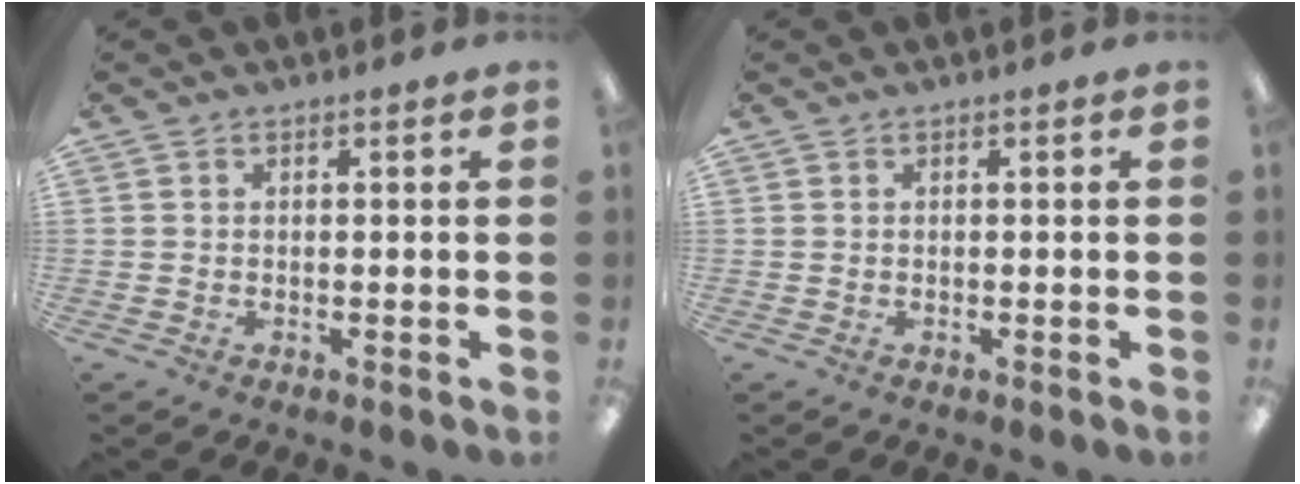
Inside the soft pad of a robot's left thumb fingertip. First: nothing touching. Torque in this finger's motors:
{"motor_torque": [0.00, 0.00, 0.09, -0.09, 0.00]}